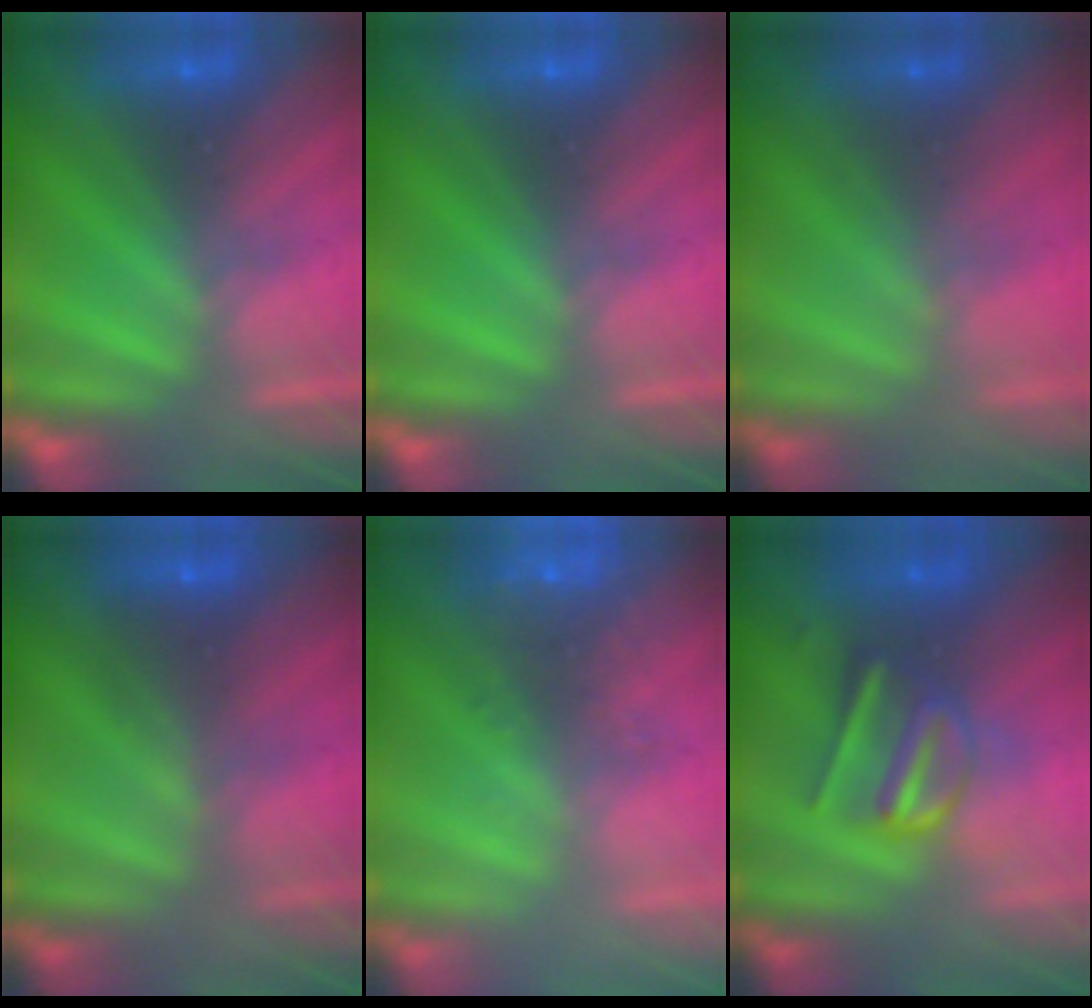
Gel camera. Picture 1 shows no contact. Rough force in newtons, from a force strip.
{"total": 0.0}
{"total": 1.6}
{"total": 2.1}
{"total": 6.8}
{"total": 3.0}